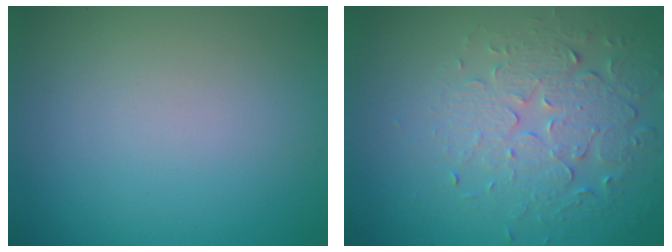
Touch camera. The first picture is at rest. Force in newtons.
{"total": 4.7, "press": 3.4, "slide": 3.2}